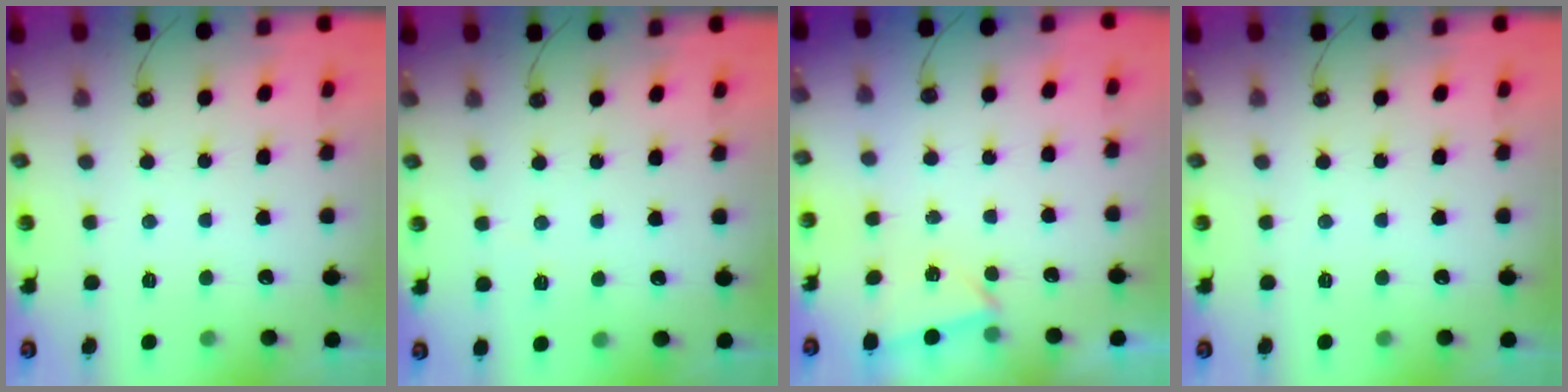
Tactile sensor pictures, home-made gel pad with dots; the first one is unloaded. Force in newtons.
{"total": 2.9, "press": 1.5, "slide": 2.5}
{"total": 2.5, "press": 0.6, "slide": 2.4}
{"total": 0.0}